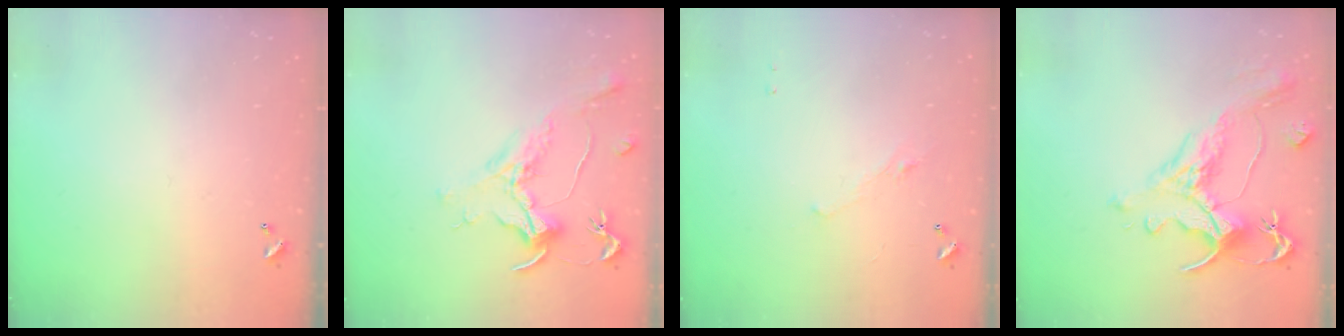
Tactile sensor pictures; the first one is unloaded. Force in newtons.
{"total": 1.5, "press": 1.2, "slide": 0.9}
{"total": 1.3, "press": 1.2, "slide": 0.6}
{"total": 1.8, "press": 0.9, "slide": 1.5}